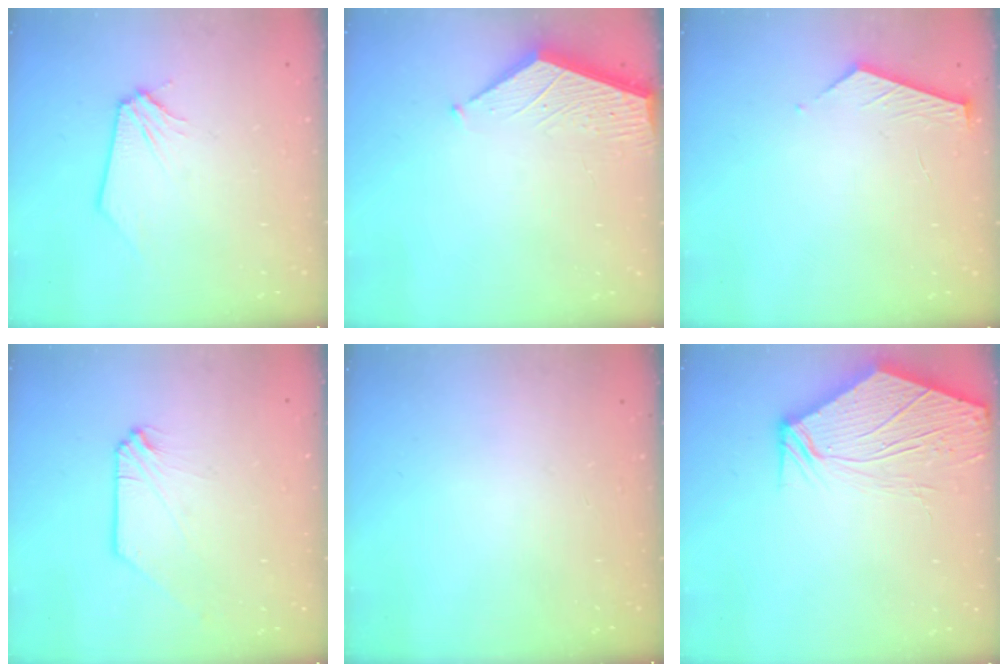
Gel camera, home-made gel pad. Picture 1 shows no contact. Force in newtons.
{"total": 3.6, "press": 3.6, "slide": 0.4}
{"total": 5.3, "press": 5.3, "slide": 0.6}
{"total": 0.0}
{"total": 0.0}
{"total": 11.7, "press": 11.5, "slide": 1.9}